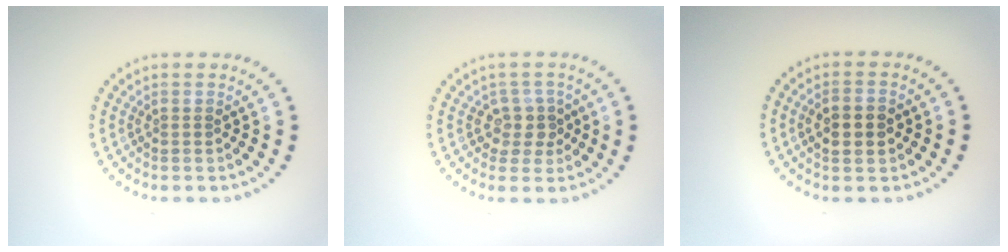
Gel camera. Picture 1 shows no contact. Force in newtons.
{"total": 2.2, "press": 1.9, "slide": 1.2}
{"total": 2.8, "press": 2.8, "slide": 0.2}